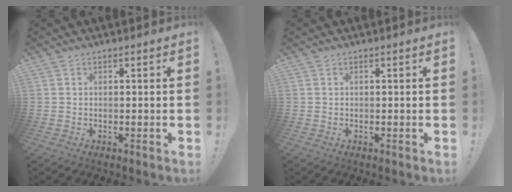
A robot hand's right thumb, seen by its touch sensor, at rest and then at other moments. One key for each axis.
{"total": 0.0}